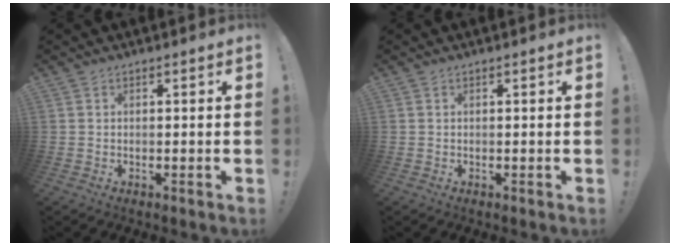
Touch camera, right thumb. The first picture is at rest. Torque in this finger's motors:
{"motor_torque": [-0.09, 0.03, 0.02, -0.02, 0.02]}